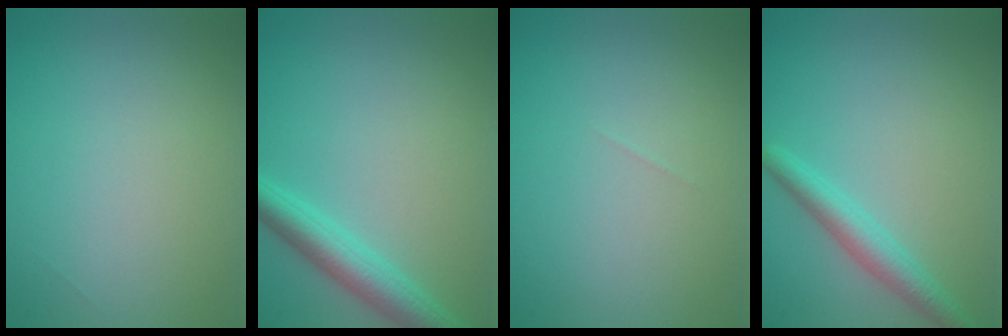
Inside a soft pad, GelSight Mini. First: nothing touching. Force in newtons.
{"total": 4.1, "press": 4.1, "slide": 0.1}
{"total": 0.0}
{"total": 2.8, "press": 2.8, "slide": 0.1}